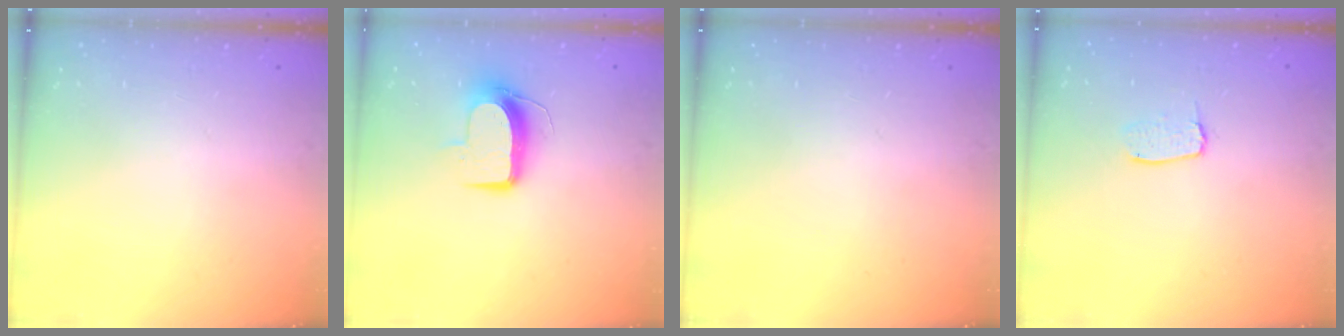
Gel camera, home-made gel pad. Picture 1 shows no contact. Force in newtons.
{"total": 10.1, "press": 10.1, "slide": 0.2}
{"total": 0.0}
{"total": 4.9, "press": 4.9, "slide": 0.3}